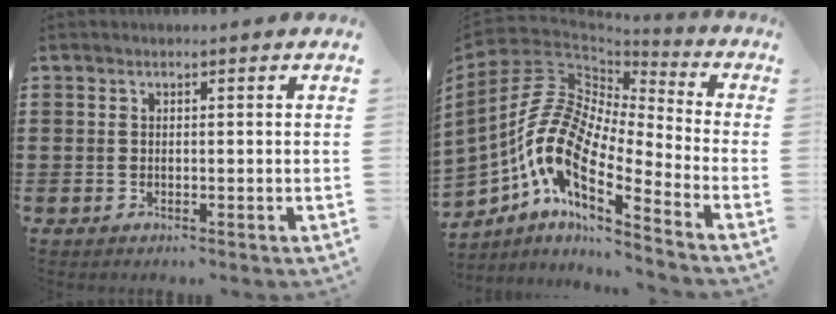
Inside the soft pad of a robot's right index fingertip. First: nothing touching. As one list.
[{"total": 13.3, "force": [-6.3, 5.8, 10.1], "torque": [-0.236, -0.004, -0.136]}]